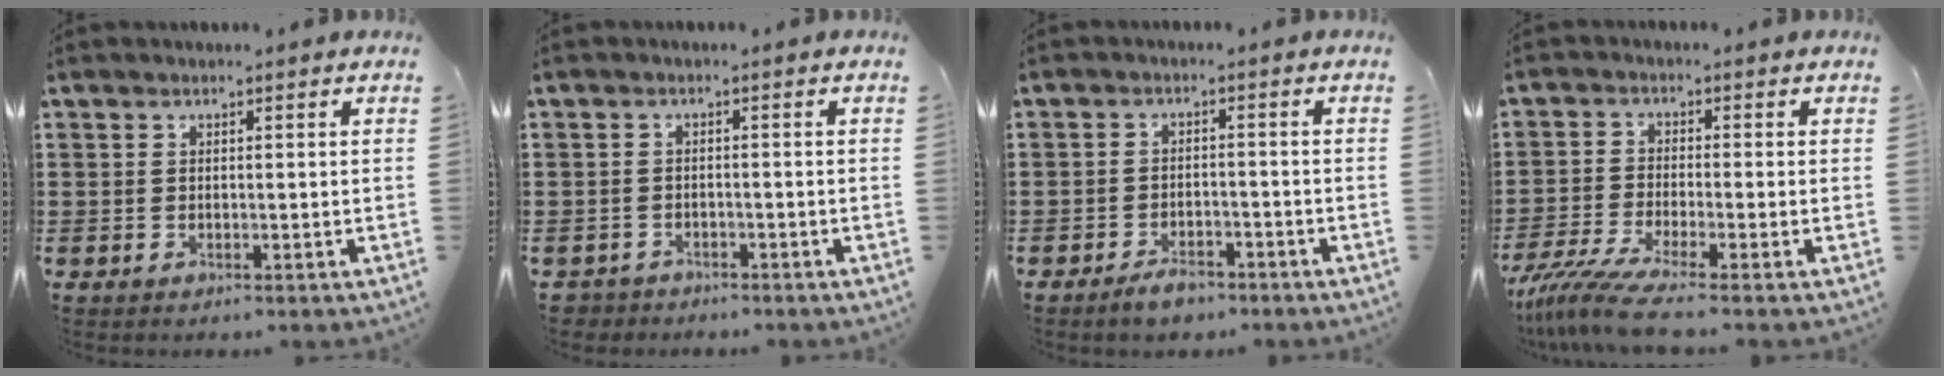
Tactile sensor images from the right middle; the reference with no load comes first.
{"total": 1.7, "force": [-1.6, 0.5, -0.2], "torque": [-0.003, 0.000, -0.039]}
{"total": 2.8, "force": [-2.4, 0.9, 0.9], "torque": [-0.025, 0.004, -0.050]}
{"total": 5.8, "force": [-4.5, -0.1, 3.7], "torque": [-0.097, -0.029, -0.092]}